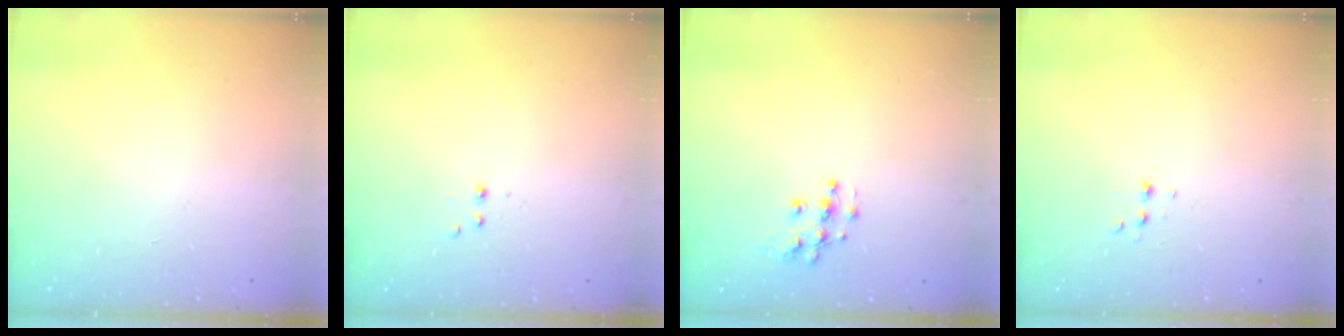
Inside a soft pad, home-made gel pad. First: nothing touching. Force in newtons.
{"total": 2.3, "press": 2.1, "slide": 0.9}
{"total": 9.0, "press": 9.0, "slide": 0.6}
{"total": 2.8, "press": 2.7, "slide": 0.6}